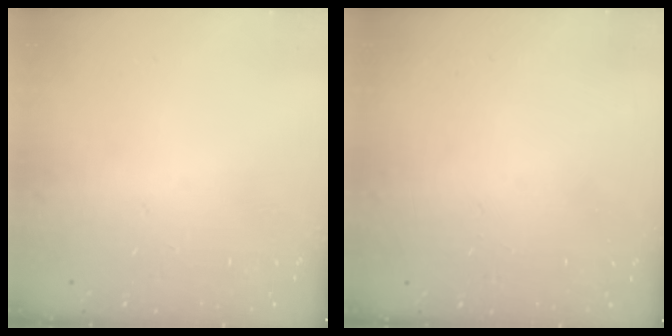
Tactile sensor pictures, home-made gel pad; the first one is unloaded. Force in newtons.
{"total": 0.7, "press": 0.7, "slide": 0.1}